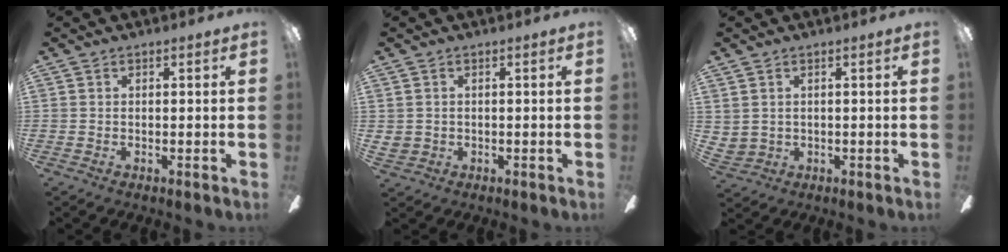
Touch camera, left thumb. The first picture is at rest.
{"total": 1.7, "force": [0.2, 1.6, 0.4], "torque": [-0.009, 0.003, 0.003]}
{"total": 2.0, "force": [1.3, 1.5, 0.3], "torque": [-0.009, -0.001, 0.024]}